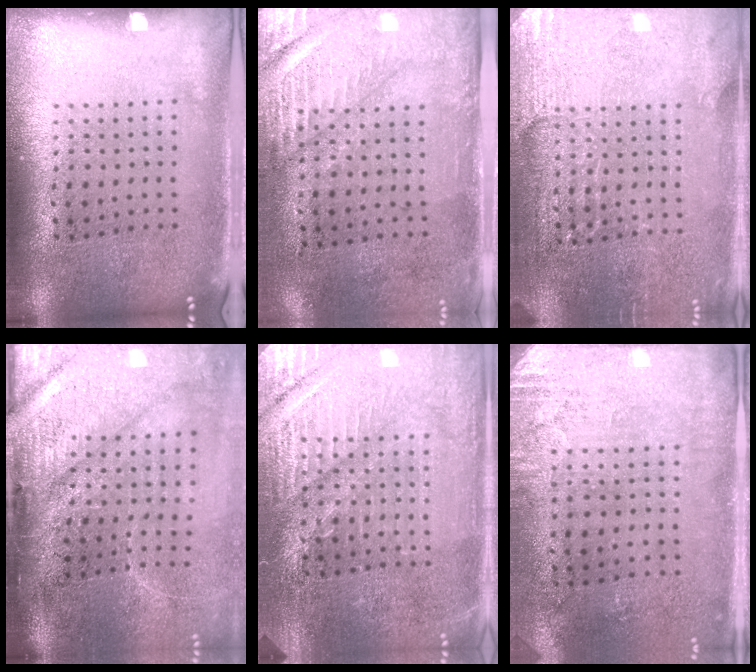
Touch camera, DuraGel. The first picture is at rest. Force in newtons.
{"total": 3.0, "press": 2.5, "slide": 1.6}
{"total": 2.9, "press": 2.9, "slide": 0.2}
{"total": 4.2, "press": 3.6, "slide": 2.3}
{"total": 3.9, "press": 3.7, "slide": 1.0}
{"total": 2.8, "press": 2.4, "slide": 1.5}